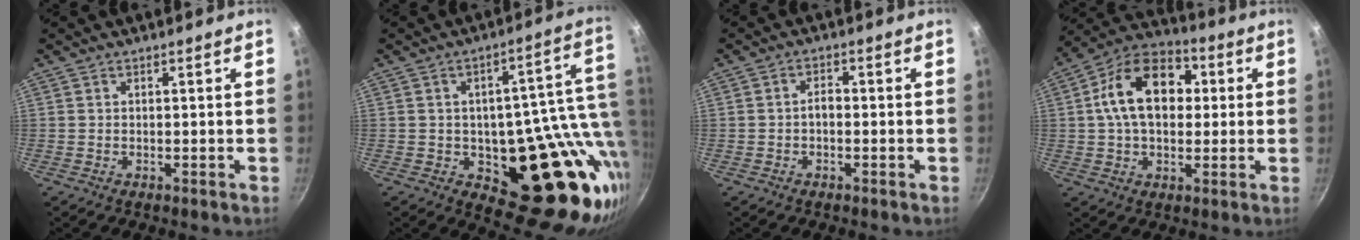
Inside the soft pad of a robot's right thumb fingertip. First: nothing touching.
{"total": 23.6, "force": [-2.8, 11.9, 20.1], "torque": [-0.199, -0.013, -0.029]}
{"total": 2.0, "force": [-0.6, 1.2, 1.5], "torque": [-0.018, 0.014, -0.012]}
{"total": 16.2, "force": [2.4, 10.9, 11.7], "torque": [-0.159, 0.027, 0.019]}